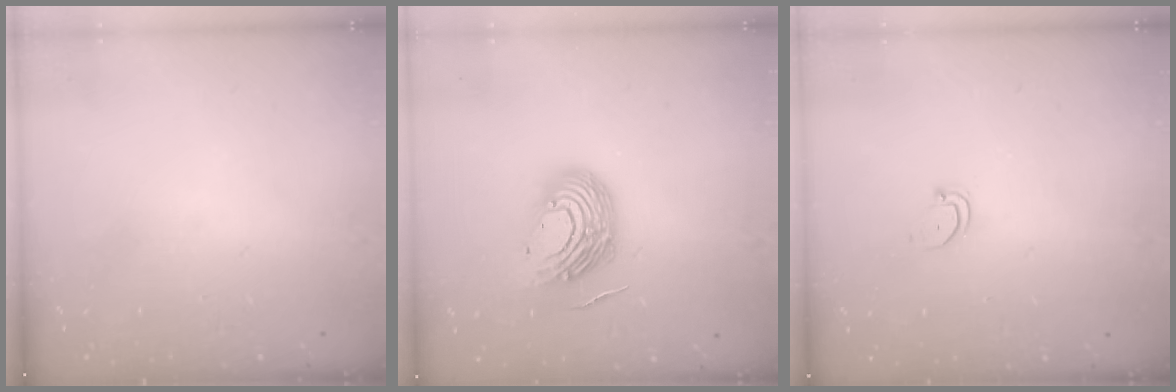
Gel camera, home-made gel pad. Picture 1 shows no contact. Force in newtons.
{"total": 12.6, "press": 12.5, "slide": 1.7}
{"total": 2.4, "press": 2.4, "slide": 0.2}